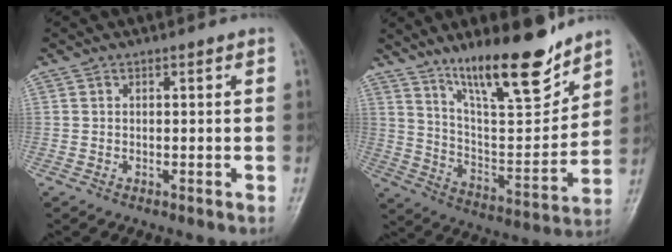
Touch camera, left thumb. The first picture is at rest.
{"total": 18.2, "force": [13.2, 4.6, 11.7], "torque": [-0.156, -0.086, 0.230]}